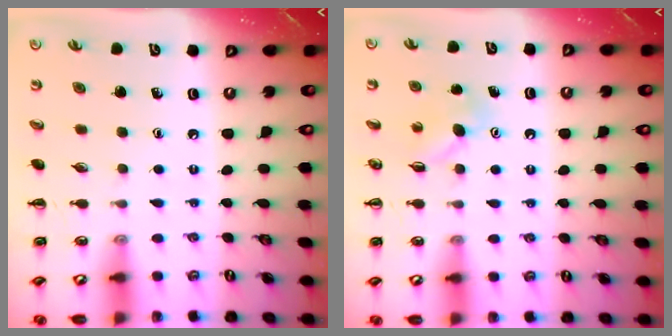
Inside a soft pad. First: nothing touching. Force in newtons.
{"total": 4.2, "press": 4.0, "slide": 1.2}